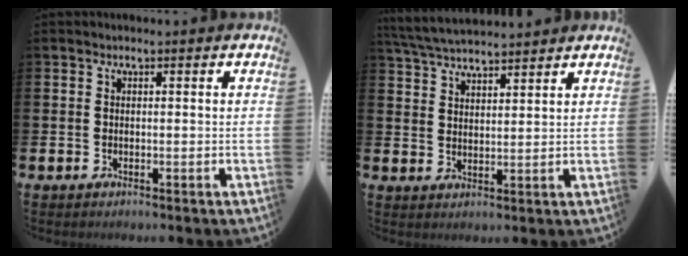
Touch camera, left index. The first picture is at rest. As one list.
[{"total": 4.9, "force": [4.8, 0.4, 0.8], "torque": [-0.036, -0.020, 0.088]}]